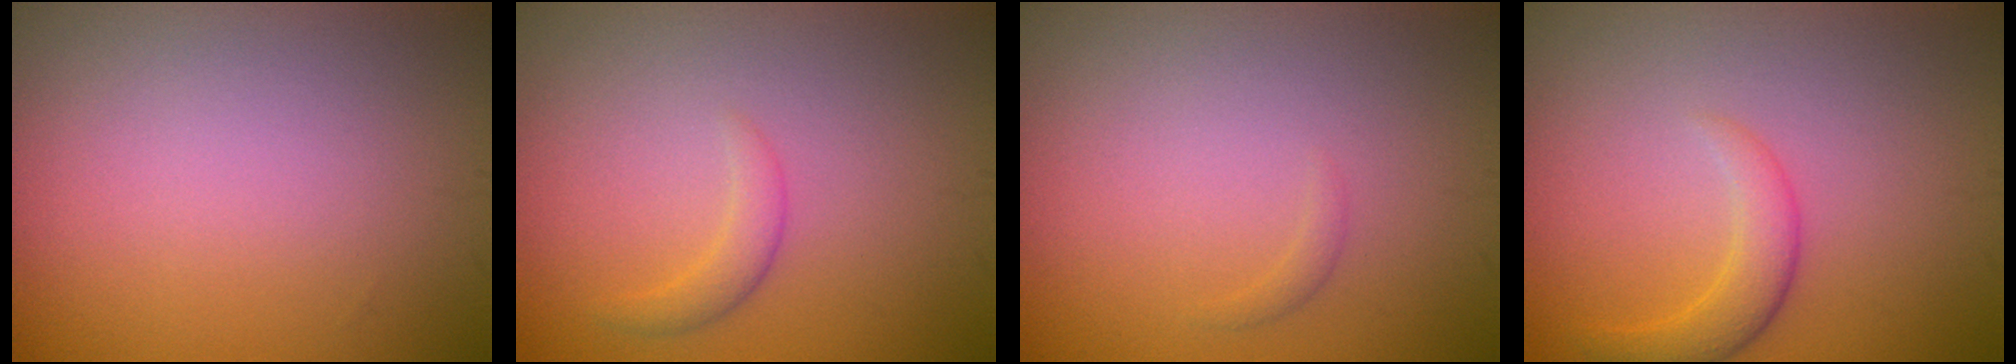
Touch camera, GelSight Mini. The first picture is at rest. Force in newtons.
{"total": 1.5, "press": 1.5, "slide": 0.1}
{"total": 0.6, "press": 0.6, "slide": 0.0}
{"total": 2.4, "press": 2.4, "slide": 0.1}